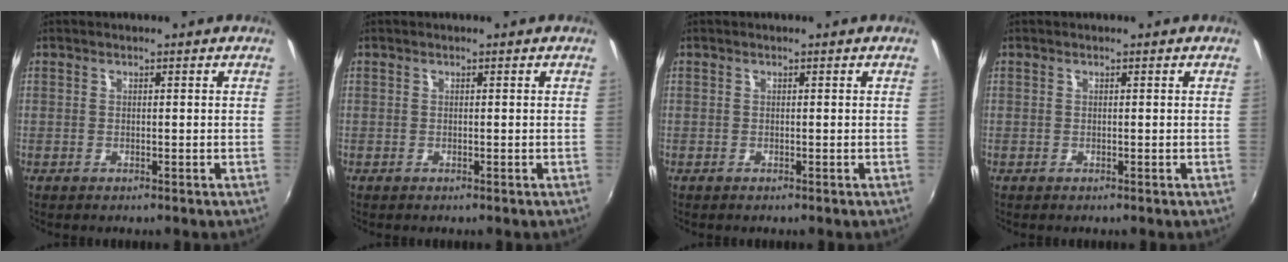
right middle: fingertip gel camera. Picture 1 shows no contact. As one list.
[{"total": 0.0}, {"total": 0.0}, {"total": 0.0}]